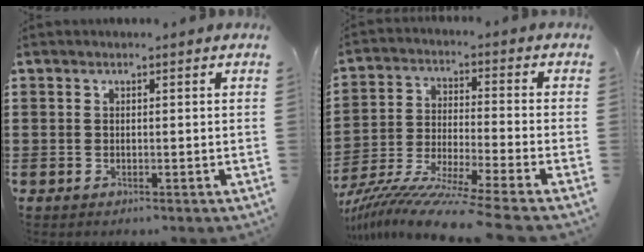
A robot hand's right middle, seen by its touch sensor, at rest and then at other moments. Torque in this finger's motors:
{"motor_torque": [1.40, -0.52, 0.91, 0.21]}